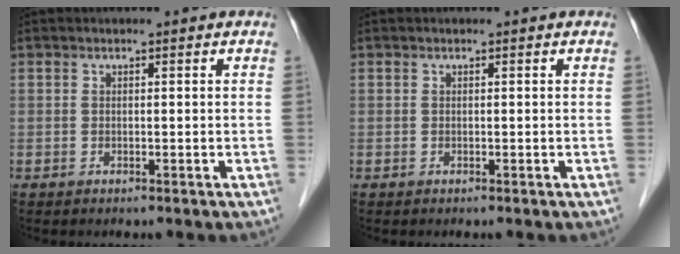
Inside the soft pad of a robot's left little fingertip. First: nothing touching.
{"total": 0.0}